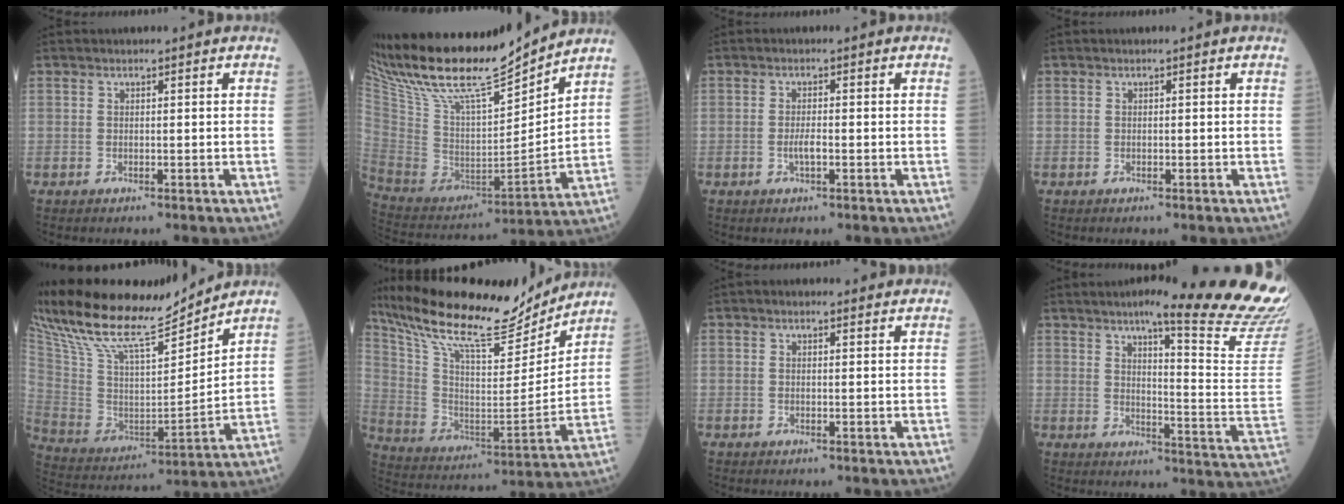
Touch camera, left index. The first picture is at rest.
{"total": 26.0, "force": [22.4, 3.9, 12.7], "torque": [-0.254, -0.009, 0.390]}
{"total": 1.8, "force": [-0.5, 0.4, 1.7], "torque": [-0.034, 0.000, -0.010]}
{"total": 0.0}
{"total": 21.1, "force": [18.6, 3.1, 9.6], "torque": [-0.191, -0.002, 0.328]}
{"total": 23.3, "force": [20.5, 3.9, 10.3], "torque": [-0.197, -0.006, 0.335]}
{"total": 1.8, "force": [1.4, 0.7, 0.8], "torque": [-0.016, 0.010, 0.015]}
{"total": 21.7, "force": [18.3, -0.7, 11.7], "torque": [-0.156, -0.095, 0.212]}